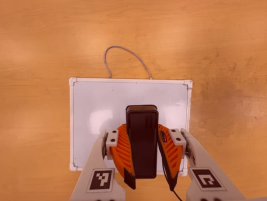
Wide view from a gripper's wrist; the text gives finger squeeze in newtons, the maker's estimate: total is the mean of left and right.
{"total": 10.9, "left": 9.2, "right": 12.5}